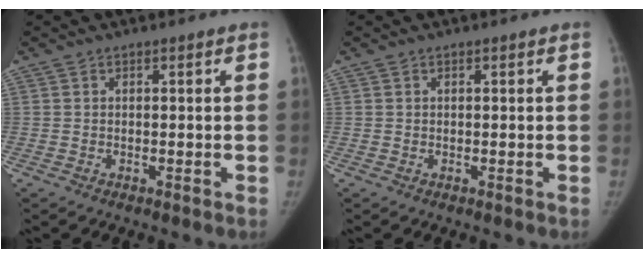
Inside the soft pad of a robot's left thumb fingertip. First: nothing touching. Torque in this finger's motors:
{"motor_torque": [-0.08, -0.28, 0.26, 0.13, -0.04]}